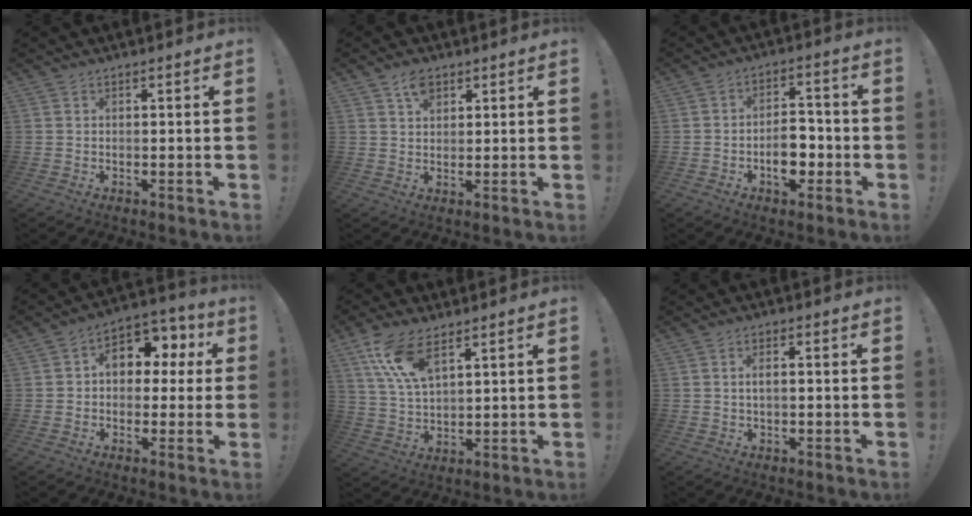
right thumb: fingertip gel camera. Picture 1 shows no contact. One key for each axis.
{"total": 4.5, "fx": 2.7, "fy": 2.8, "fz": 2.3, "tx": -0.036, "ty": -0.005, "tz": 0.048}
{"total": 11.5, "fx": -3.1, "fy": 7.7, "fz": 7.9, "tx": -0.113, "ty": 0.025, "tz": -0.048}
{"total": 9.9, "fx": 2.3, "fy": 7.4, "fz": 6.1, "tx": -0.081, "ty": -0.007, "tz": 0.046}
{"total": 11.3, "fx": 6.9, "fy": 4.8, "fz": 7.6, "tx": -0.155, "ty": -0.023, "tz": 0.129}
{"total": 2.4, "fx": -0.1, "fy": 0.8, "fz": 2.3, "tx": -0.040, "ty": 0.004, "tz": -0.004}